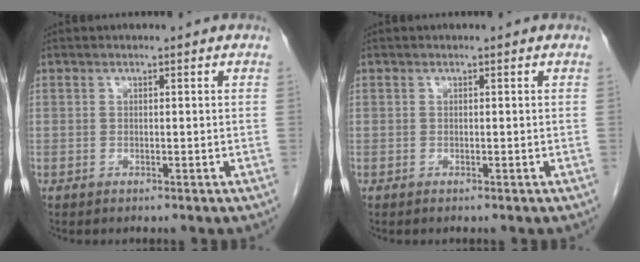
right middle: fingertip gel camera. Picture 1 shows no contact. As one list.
[{"total": 0.0}]